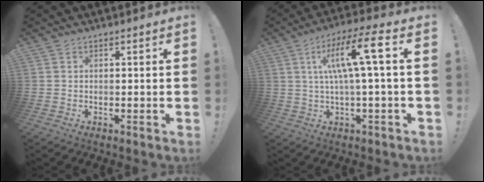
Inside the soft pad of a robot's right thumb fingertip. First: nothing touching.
{"total": 14.1, "force": [3.0, 1.7, 13.7], "torque": [-0.234, -0.003, 0.032]}